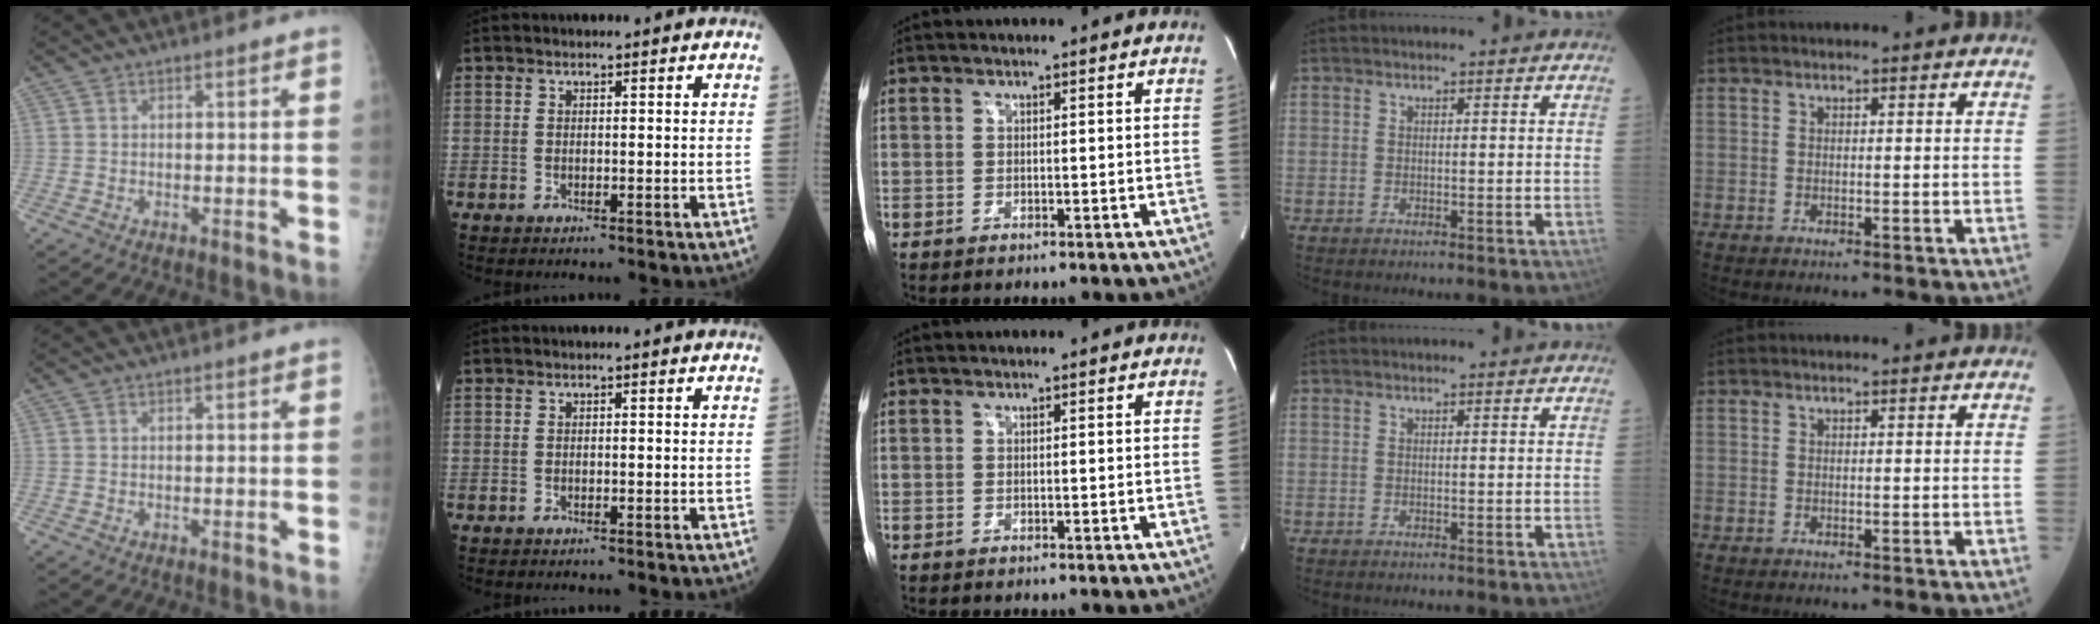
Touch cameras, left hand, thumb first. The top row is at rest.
{}